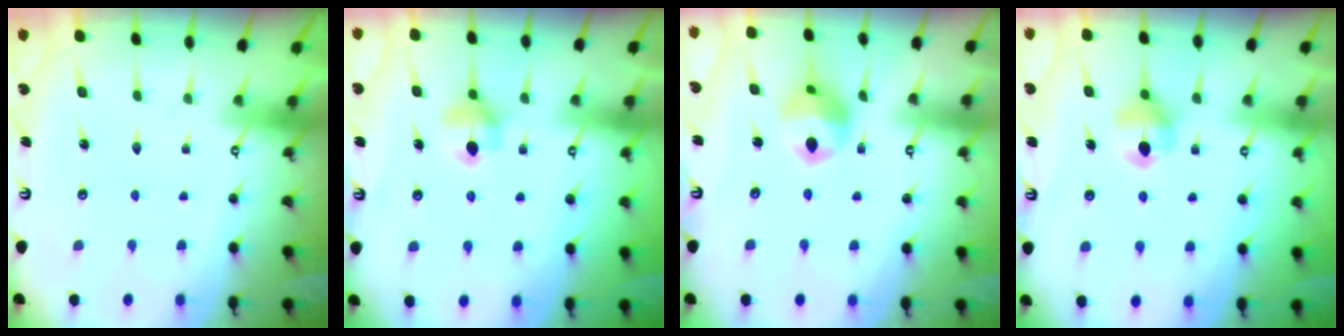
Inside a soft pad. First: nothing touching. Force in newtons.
{"total": 5.9, "press": 5.9, "slide": 0.6}
{"total": 11.1, "press": 11.0, "slide": 1.5}
{"total": 6.0, "press": 5.9, "slide": 0.6}